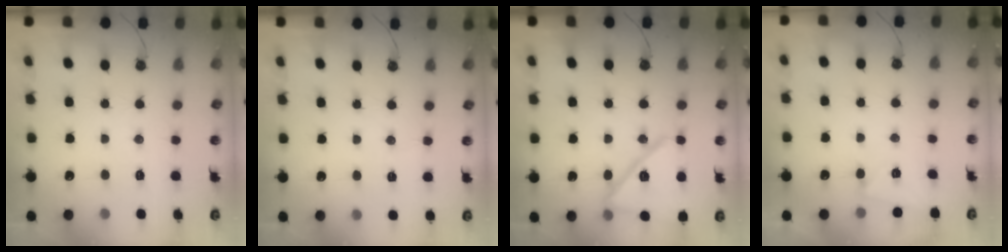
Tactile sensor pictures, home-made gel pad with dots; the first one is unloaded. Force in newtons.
{"total": 1.6, "press": 1.4, "slide": 0.7}
{"total": 16.5, "press": 16.5, "slide": 0.6}
{"total": 2.6, "press": 2.5, "slide": 0.3}